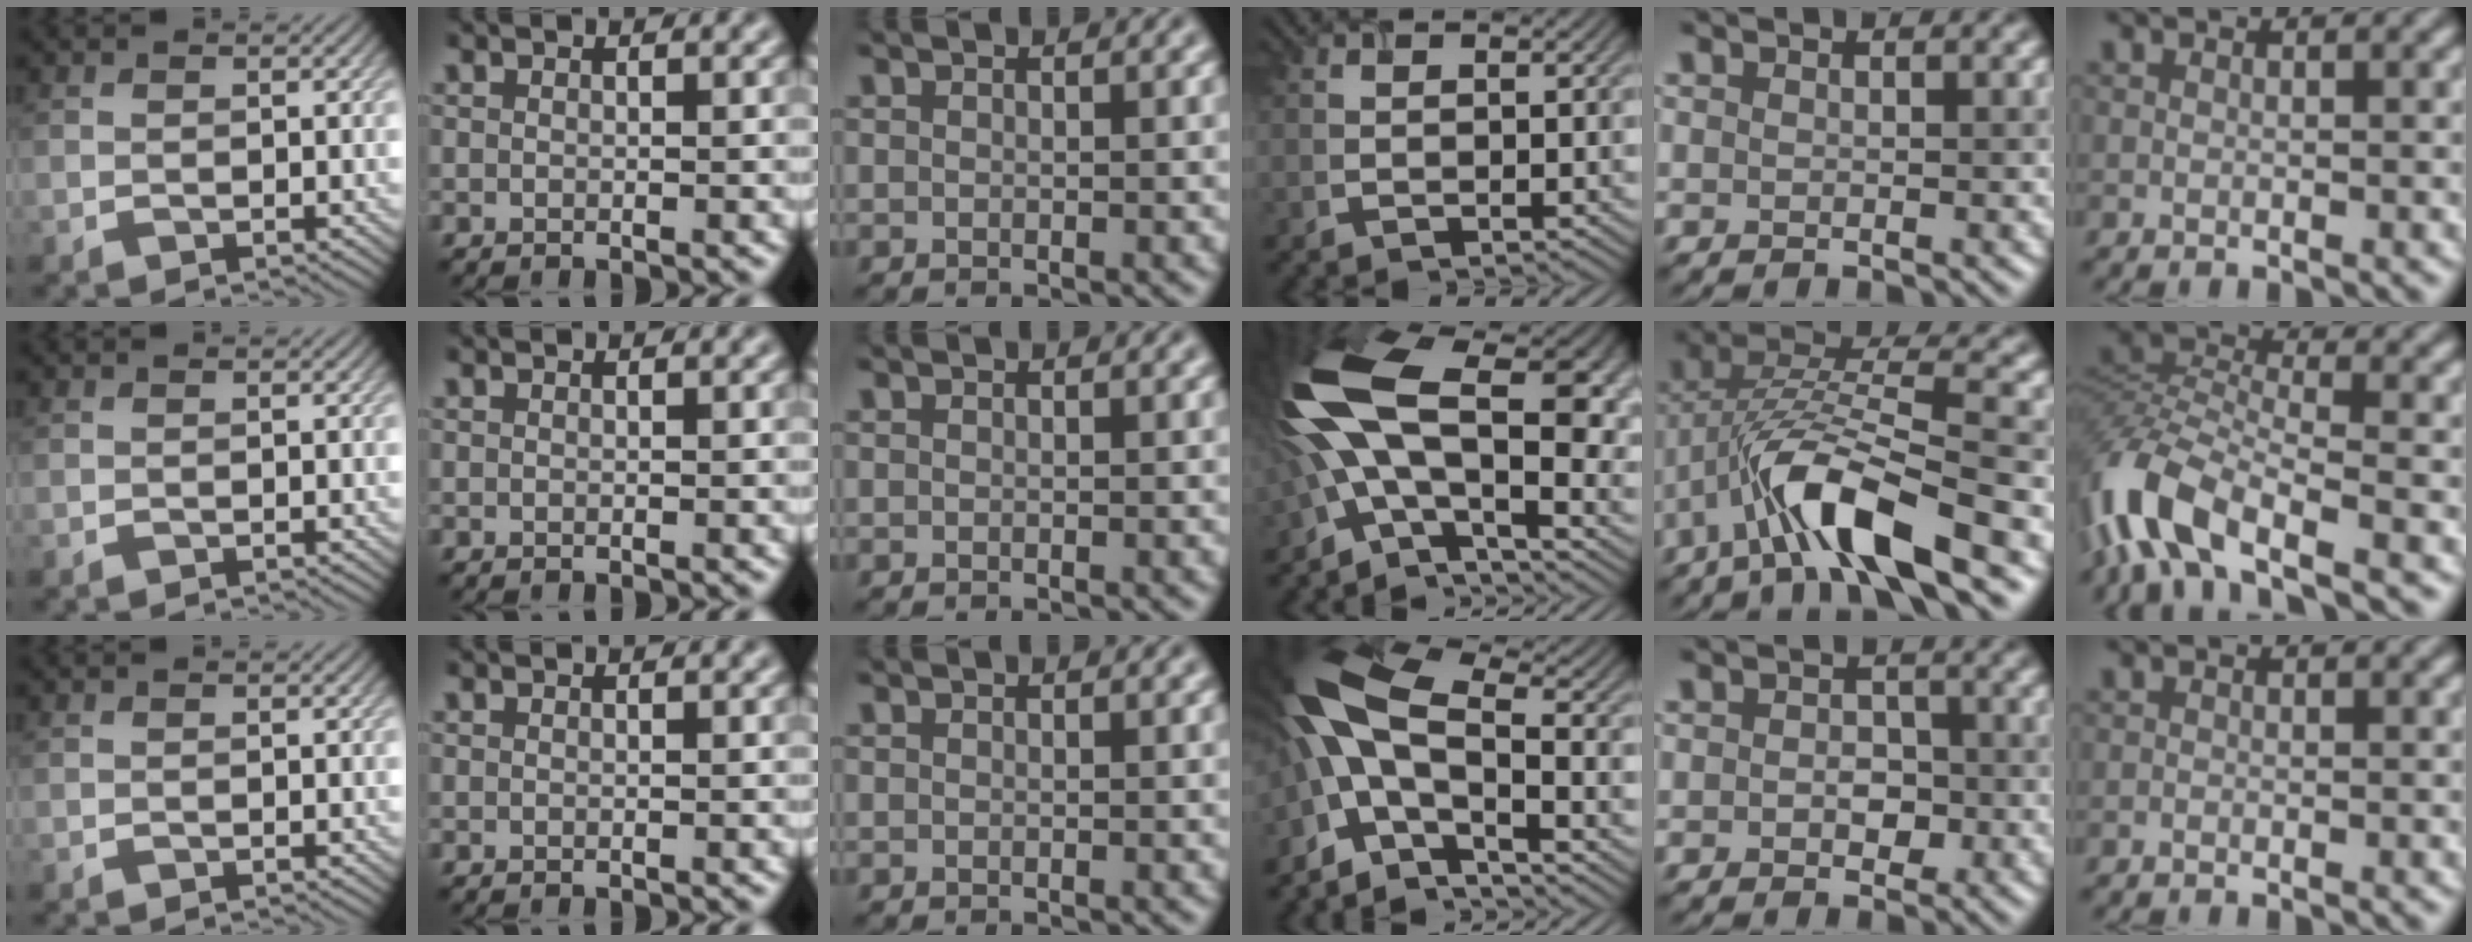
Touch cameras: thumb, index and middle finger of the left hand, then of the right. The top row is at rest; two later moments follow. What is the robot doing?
{"motion": "lift_and_place", "object": "timer"}